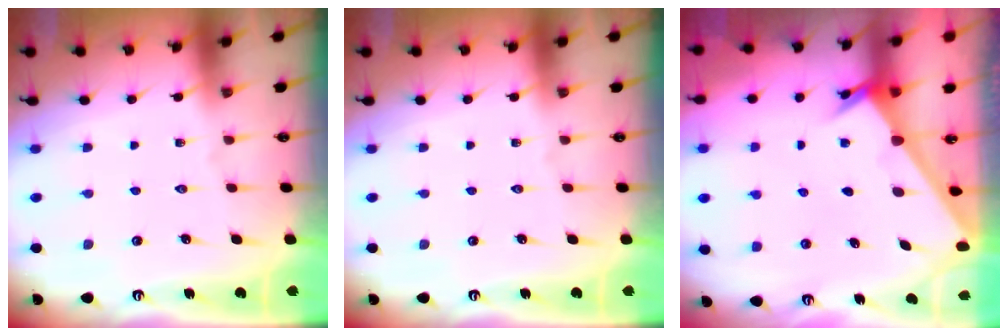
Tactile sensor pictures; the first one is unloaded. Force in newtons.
{"total": 0.0}
{"total": 2.4, "press": 2.3, "slide": 0.2}